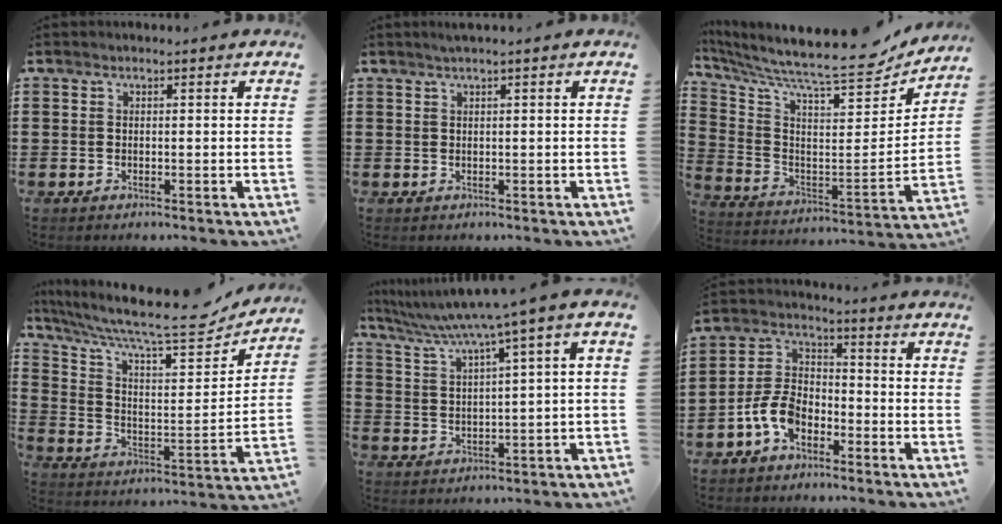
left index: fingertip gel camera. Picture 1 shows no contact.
{"total": 1.0, "force": [0.5, -0.1, 0.8], "torque": [-0.013, 0.000, 0.009]}
{"total": 8.5, "force": [7.5, 0.5, 4.0], "torque": [-0.099, -0.080, 0.115]}
{"total": 10.3, "force": [8.6, 1.7, 5.5], "torque": [-0.126, -0.062, 0.138]}
{"total": 5.4, "force": [3.4, -0.5, 4.2], "torque": [-0.096, -0.031, 0.051]}
{"total": 7.3, "force": [-4.1, 4.2, 4.3], "torque": [-0.117, 0.006, -0.087]}